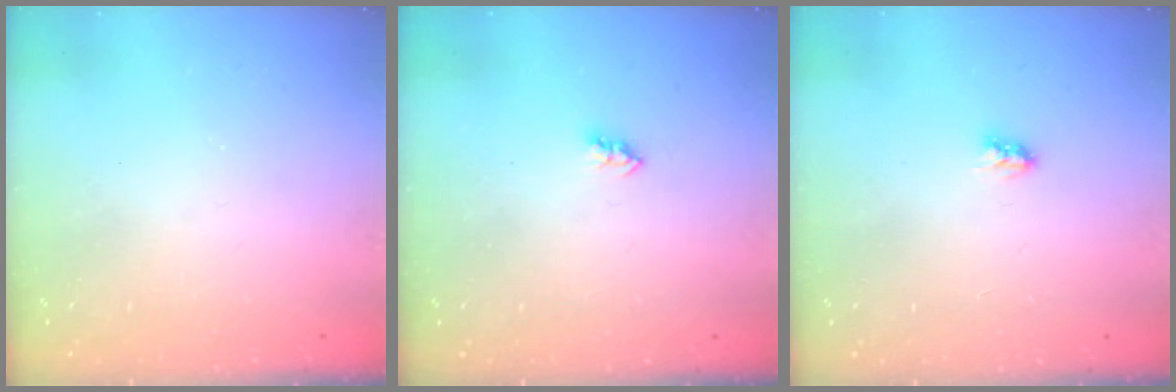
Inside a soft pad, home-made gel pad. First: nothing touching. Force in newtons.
{"total": 2.3, "press": 2.2, "slide": 0.4}
{"total": 3.0, "press": 3.0, "slide": 0.3}